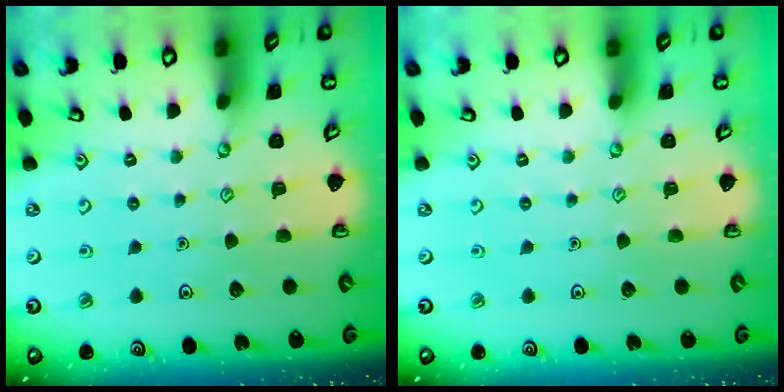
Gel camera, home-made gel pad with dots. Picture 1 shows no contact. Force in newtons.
{"total": 0.0}